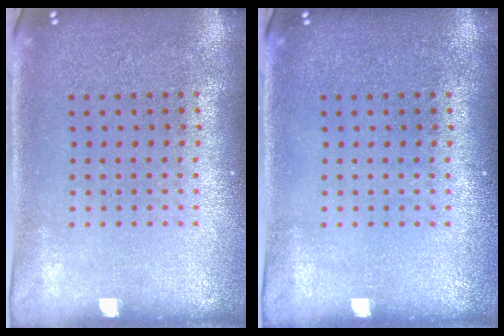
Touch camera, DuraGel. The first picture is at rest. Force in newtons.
{"total": 0.0}